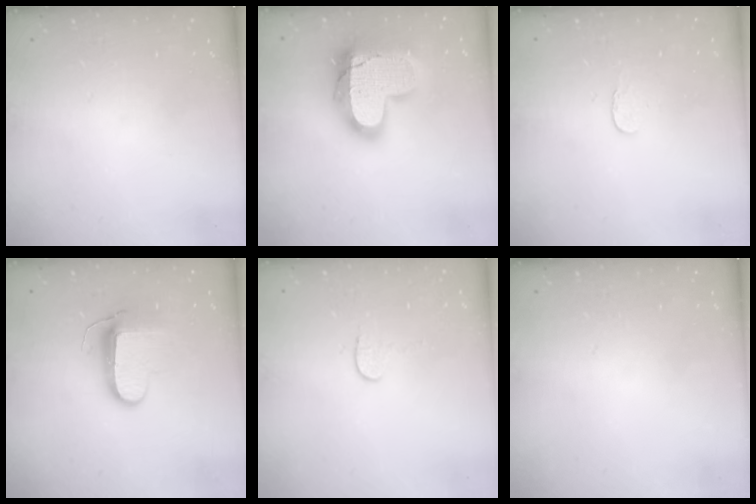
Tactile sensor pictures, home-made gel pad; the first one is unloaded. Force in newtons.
{"total": 21.1, "press": 21.0, "slide": 1.5}
{"total": 3.4, "press": 3.4, "slide": 0.3}
{"total": 9.7, "press": 9.7, "slide": 0.9}
{"total": 4.0, "press": 4.0, "slide": 0.4}
{"total": 0.0}